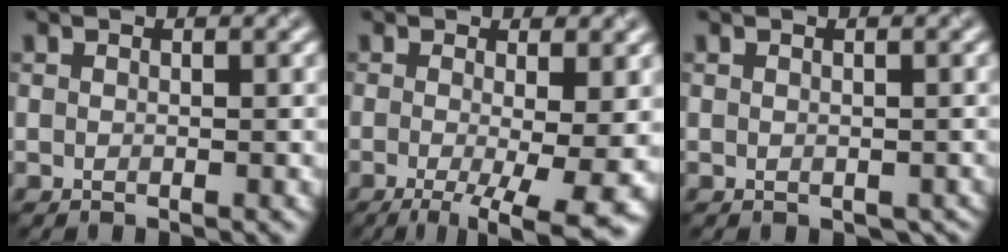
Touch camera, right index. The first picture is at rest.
{"total": 8.8, "force": [-2.3, 2.6, 8.1], "torque": [-0.112, -0.017, -0.024]}
{"total": 1.0, "force": [-0.3, 0.8, 0.6], "torque": [-0.009, -0.008, 0.000]}